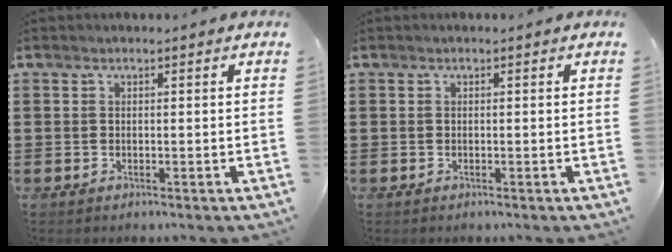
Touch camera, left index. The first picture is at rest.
{"total": 0.0}